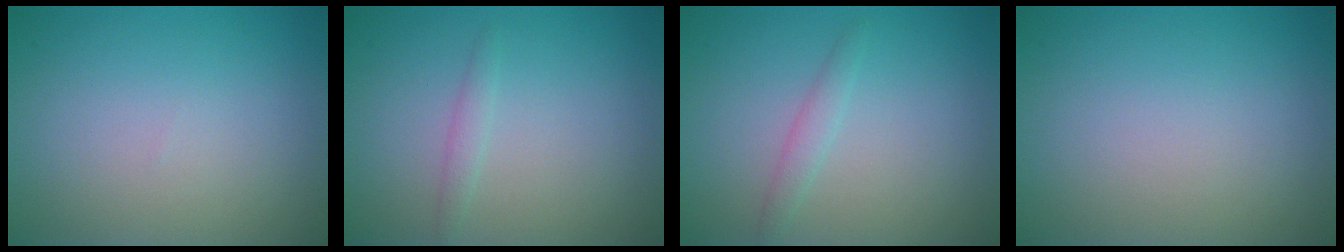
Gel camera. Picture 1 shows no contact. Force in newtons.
{"total": 0.9, "press": 0.9, "slide": 0.1}
{"total": 1.2, "press": 1.2, "slide": 0.1}
{"total": 0.0}